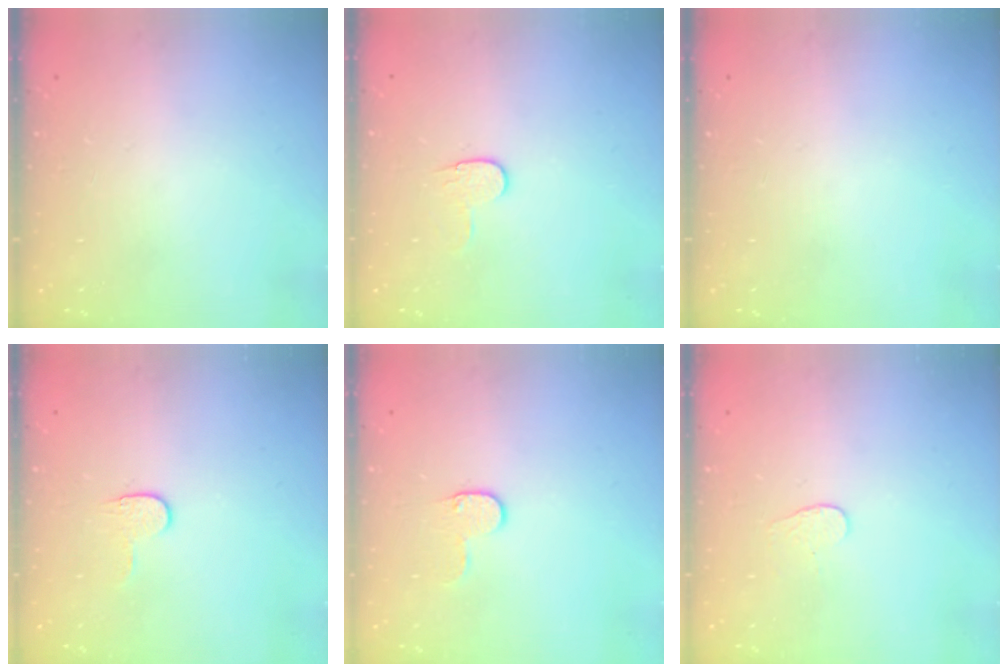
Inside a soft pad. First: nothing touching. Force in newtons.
{"total": 6.2, "press": 6.2, "slide": 0.5}
{"total": 0.0}
{"total": 3.8, "press": 3.8, "slide": 0.4}
{"total": 5.1, "press": 5.1, "slide": 0.5}
{"total": 3.4, "press": 3.4, "slide": 0.3}